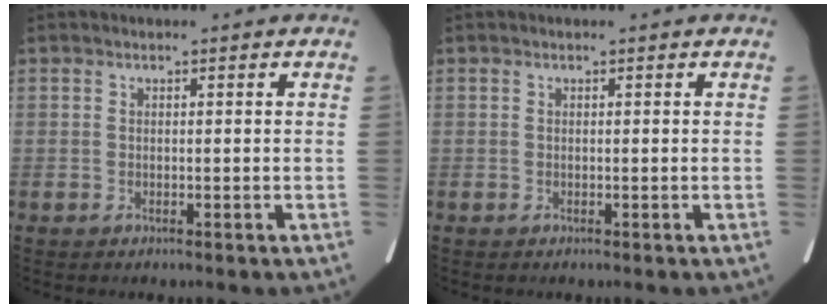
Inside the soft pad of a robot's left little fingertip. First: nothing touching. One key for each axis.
{"total": 0.0}